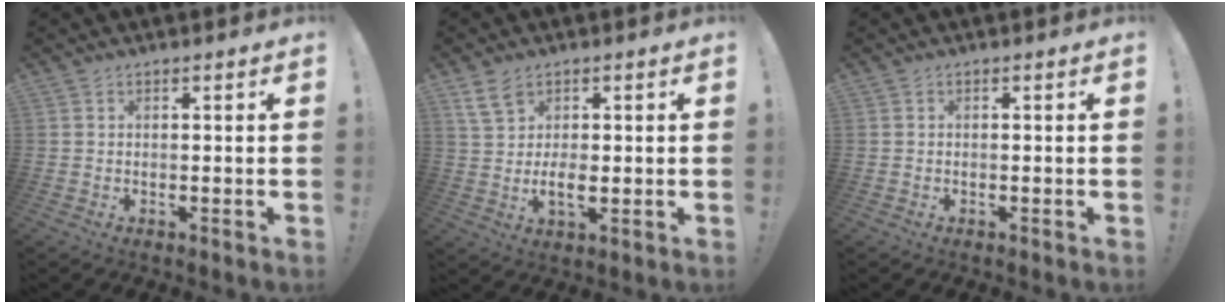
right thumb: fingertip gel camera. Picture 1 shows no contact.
{"total": 7.1, "force": [1.7, 4.4, 5.3], "torque": [-0.098, -0.009, 0.033]}
{"total": 0.0}